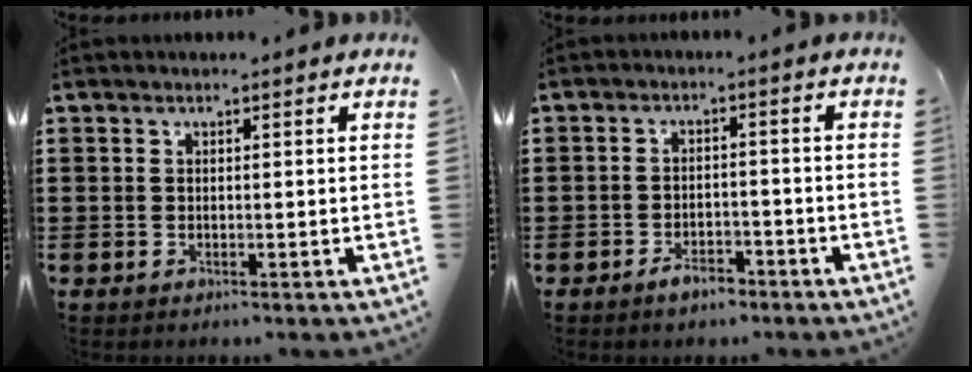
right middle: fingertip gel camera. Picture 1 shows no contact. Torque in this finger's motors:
{"motor_torque": [2.14, 0.00, 0.07, 0.05]}